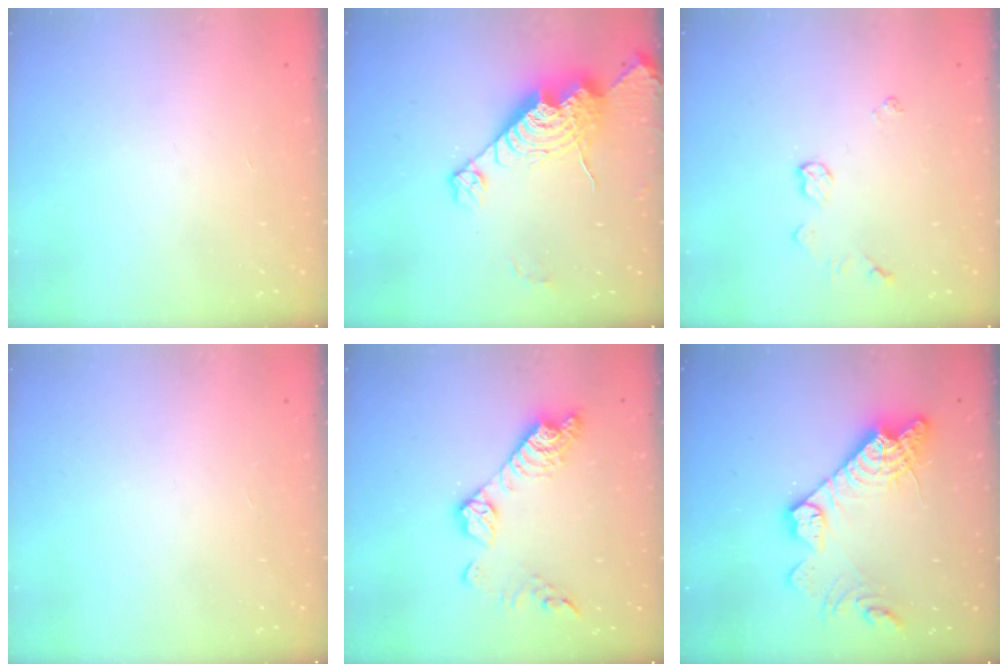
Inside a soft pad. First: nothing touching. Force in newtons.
{"total": 17.6, "press": 17.5, "slide": 1.8}
{"total": 6.0, "press": 6.0, "slide": 0.3}
{"total": 0.0}
{"total": 13.6, "press": 13.6, "slide": 0.7}
{"total": 18.2, "press": 18.1, "slide": 1.7}